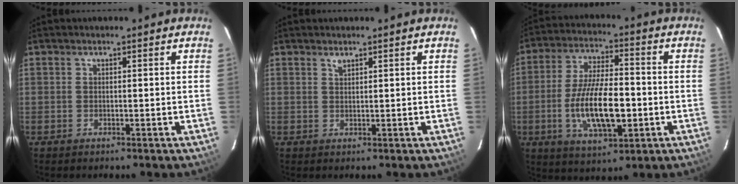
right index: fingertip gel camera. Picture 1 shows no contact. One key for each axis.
{"total": 0.9, "fx": 0.8, "fy": 0.2, "fz": 0.4, "tx": -0.007, "ty": 0.001, "tz": 0.015}
{"total": 14.3, "fx": -3.1, "fy": 5.4, "fz": 12.8, "tx": -0.253, "ty": -0.008, "tz": -0.051}